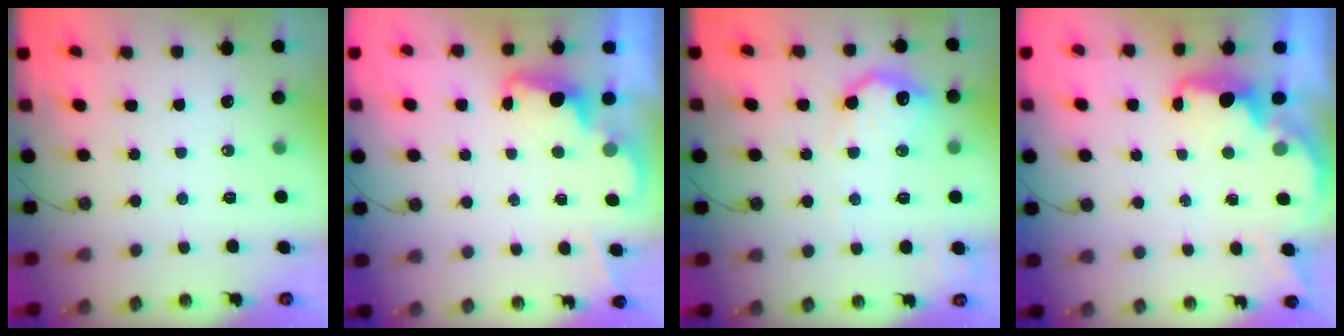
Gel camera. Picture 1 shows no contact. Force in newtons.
{"total": 2.4, "press": 2.3, "slide": 0.5}
{"total": 14.7, "press": 14.7, "slide": 1.0}
{"total": 2.4, "press": 2.2, "slide": 0.8}